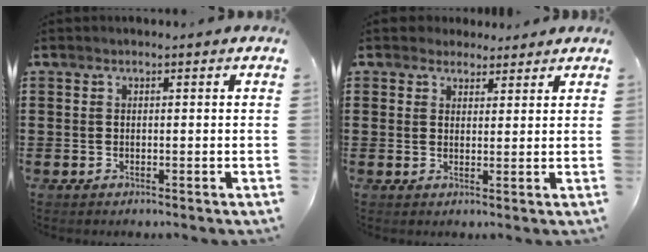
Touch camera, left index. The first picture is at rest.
{"total": 2.8, "force": [2.4, 1.5, 0.0], "torque": [-0.010, 0.008, 0.046]}